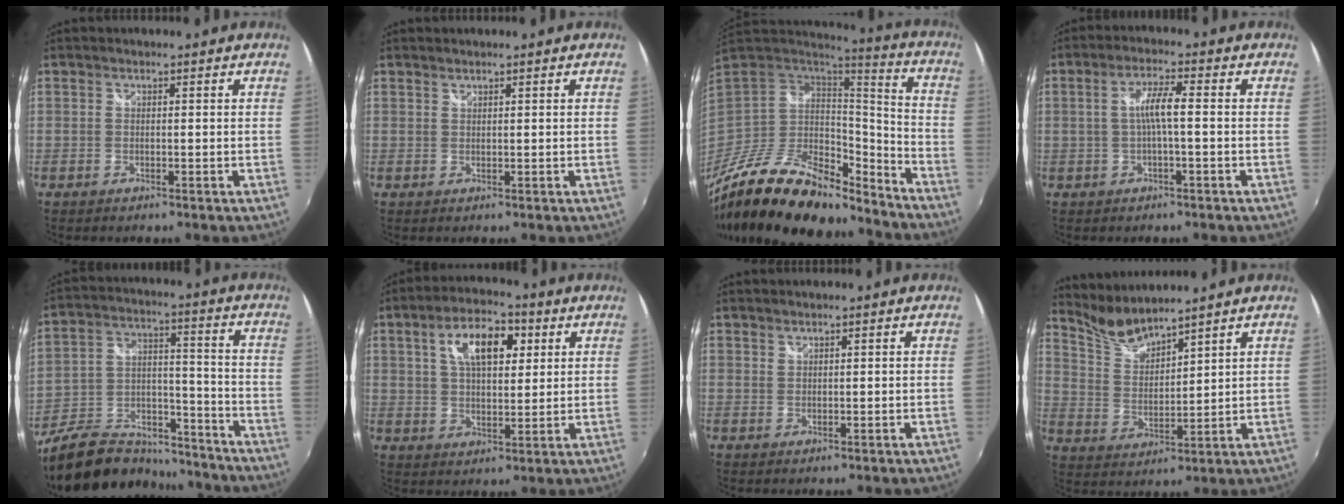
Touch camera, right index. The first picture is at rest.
{"total": 0.7, "force": [0.7, 0.1, 0.1], "torque": [-0.001, 0.002, 0.013]}
{"total": 27.8, "force": [-19.9, 10.7, 16.2], "torque": [-0.307, -0.022, -0.330]}
{"total": 5.1, "force": [-0.6, 0.4, 5.1], "torque": [-0.101, 0.008, -0.008]}
{"total": 24.0, "force": [-19.9, 9.4, 9.6], "torque": [-0.201, 0.027, -0.296]}
{"total": 11.1, "force": [4.1, 5.4, 8.8], "torque": [-0.149, 0.026, 0.070]}
{"total": 0.8, "force": [0.8, 0.2, 0.1], "torque": [0.000, 0.002, 0.015]}
{"total": 6.9, "force": [6.7, 0.1, 1.8], "torque": [-0.042, -0.014, 0.143]}